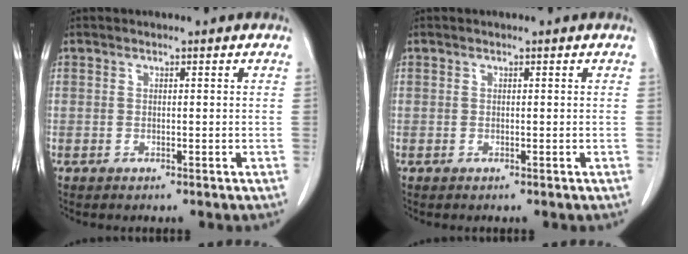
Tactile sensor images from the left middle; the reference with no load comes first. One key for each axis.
{"total": 0.0}